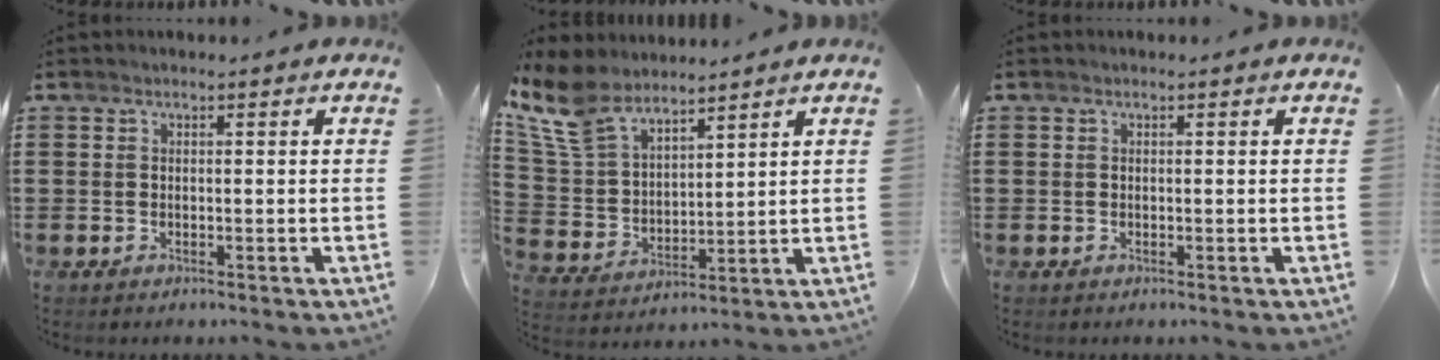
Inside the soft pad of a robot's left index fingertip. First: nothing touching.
{"total": 10.1, "force": [8.3, 3.6, 4.4], "torque": [-0.125, -0.030, 0.157]}
{"total": 0.0}